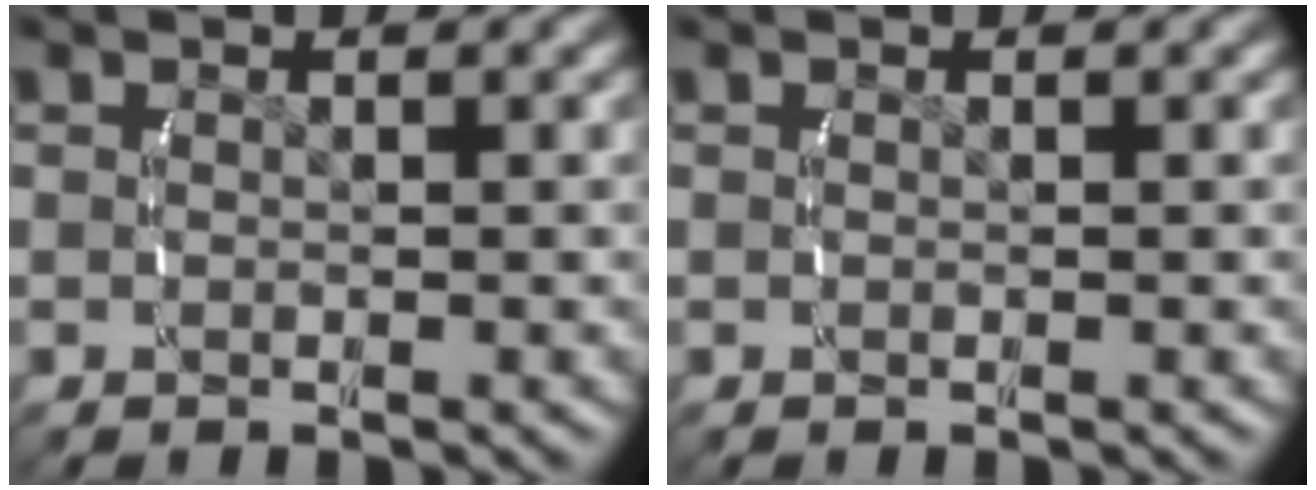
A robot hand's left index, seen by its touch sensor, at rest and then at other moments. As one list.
[{"total": 0.0}]